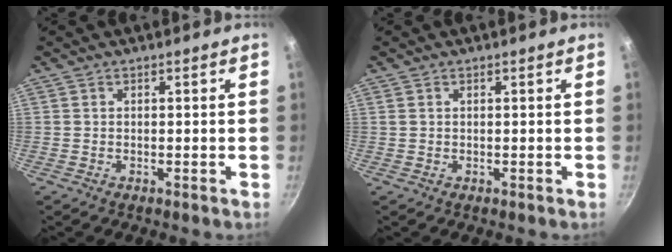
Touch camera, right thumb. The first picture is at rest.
{"total": 0.5, "force": [0.3, 0.4, 0.3], "torque": [-0.006, 0.007, 0.007]}